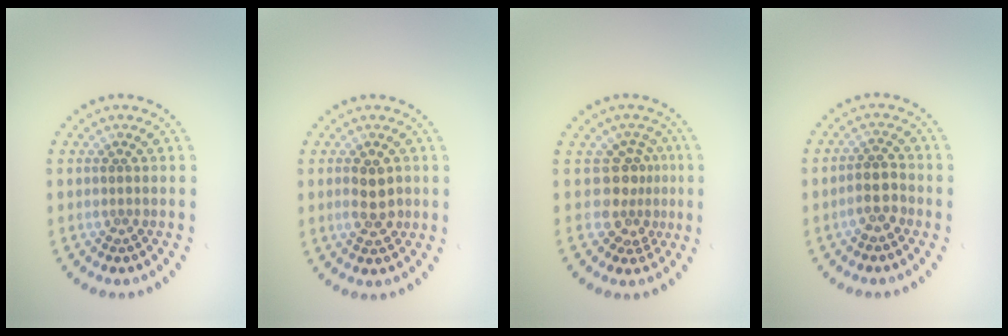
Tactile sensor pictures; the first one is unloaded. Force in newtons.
{"total": 2.7, "press": 2.7, "slide": 0.1}
{"total": 3.2, "press": 2.3, "slide": 2.2}
{"total": 2.2, "press": 2.0, "slide": 1.0}